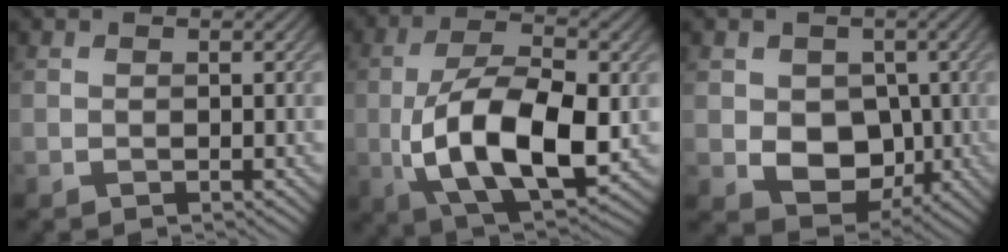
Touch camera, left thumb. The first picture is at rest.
{"total": 14.4, "force": [-2.4, 6.8, 12.5], "torque": [-0.233, -0.007, -0.047]}
{"total": 7.2, "force": [-0.6, 5.9, 4.2], "torque": [-0.074, -0.011, -0.023]}